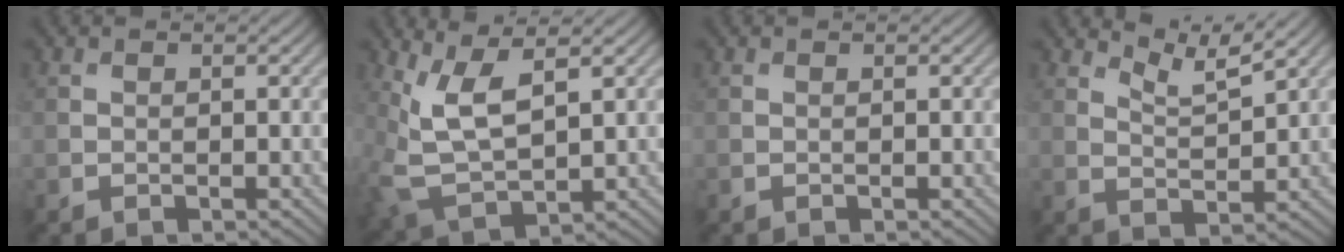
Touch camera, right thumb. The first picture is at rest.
{"total": 7.1, "force": [2.6, 2.8, 6.0], "torque": [-0.149, -0.001, 0.055]}
{"total": 0.0}
{"total": 4.4, "force": [3.8, 0.5, 2.1], "torque": [-0.047, -0.001, 0.073]}